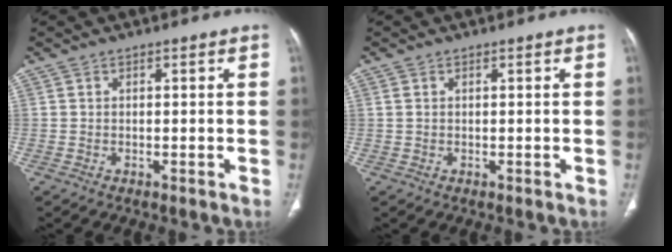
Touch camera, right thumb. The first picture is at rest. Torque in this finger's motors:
{"motor_torque": [0.01, -0.24, -0.39, -0.12, -0.03]}